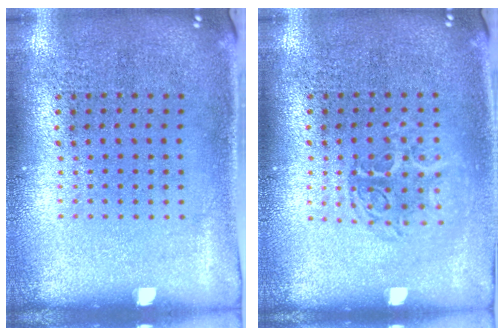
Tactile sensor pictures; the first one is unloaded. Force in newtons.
{"total": 1.2, "press": 1.1, "slide": 0.6}